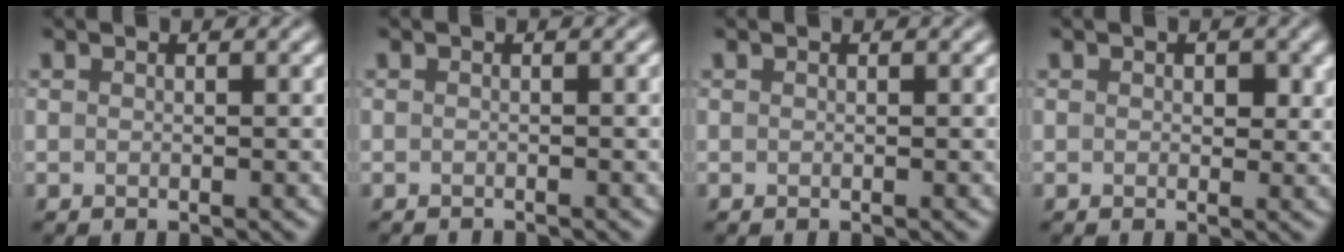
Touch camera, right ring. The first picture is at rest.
{"total": 1.7, "force": [-1.4, 0.4, 0.8], "torque": [0.003, -0.003, -0.021]}
{"total": 0.0}
{"total": 1.6, "force": [0.6, 1.0, 1.1], "torque": [-0.012, -0.002, 0.009]}